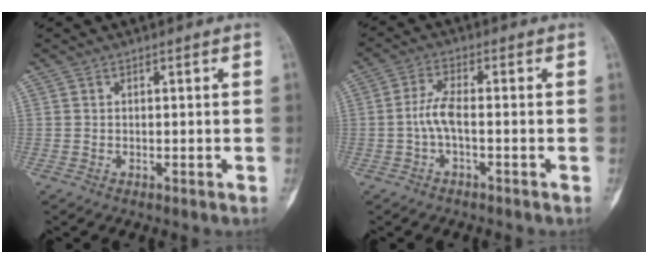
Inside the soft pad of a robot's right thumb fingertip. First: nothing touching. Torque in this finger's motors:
{"motor_torque": [0.04, 0.04, 0.21, -0.21, 0.01]}